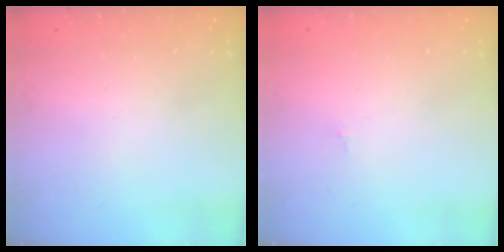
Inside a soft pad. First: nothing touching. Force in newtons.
{"total": 0.0}